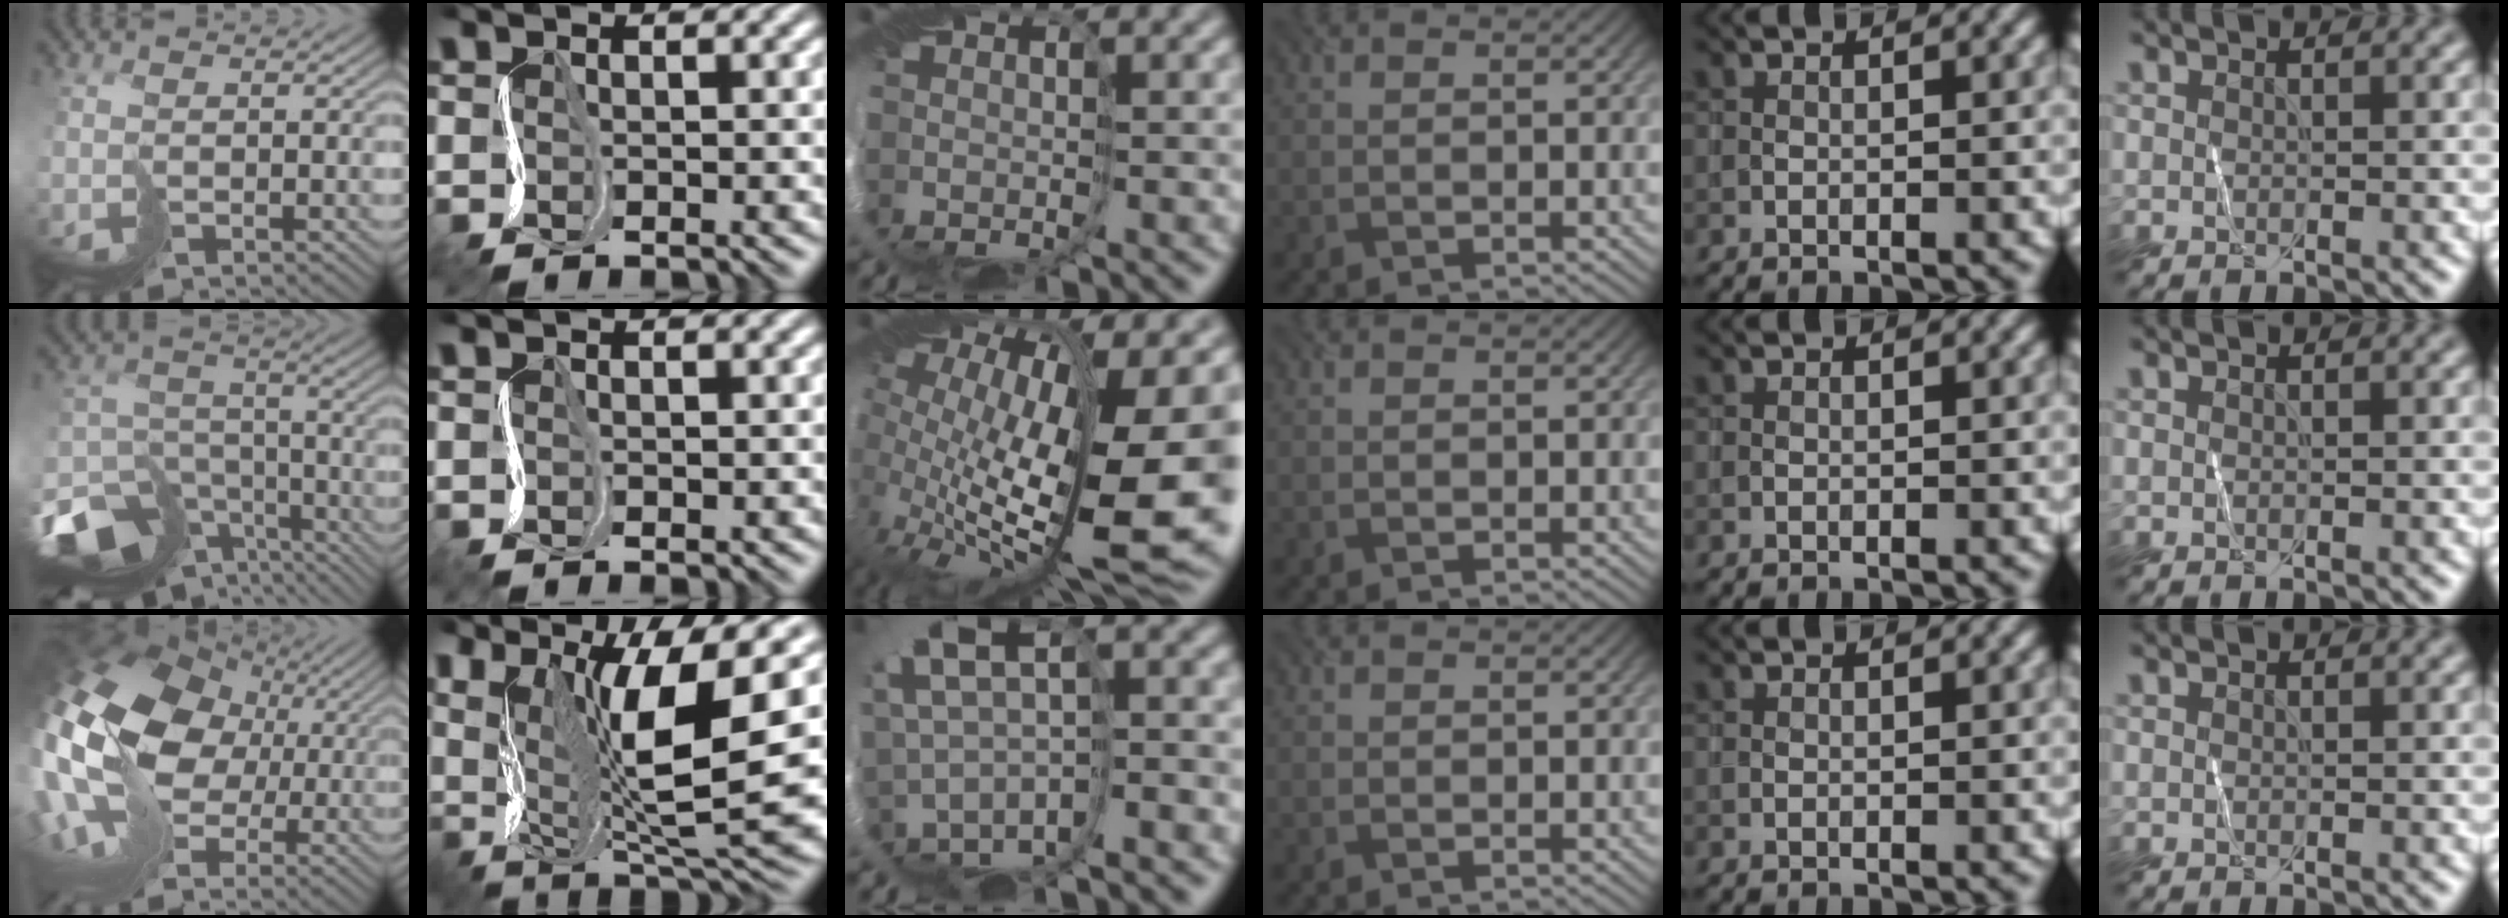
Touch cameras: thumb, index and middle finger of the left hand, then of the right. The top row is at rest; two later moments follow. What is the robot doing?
{"motion": "cut", "object": "paper"}